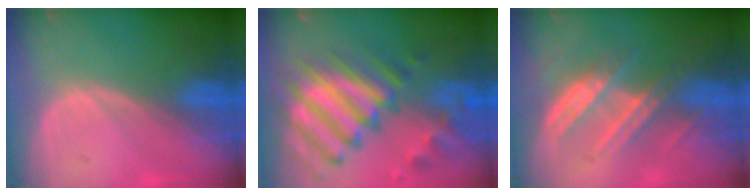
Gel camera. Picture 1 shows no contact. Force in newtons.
{"total": 12.4, "press": 10.7, "slide": 6.2}
{"total": 6.5, "press": 6.3, "slide": 1.4}